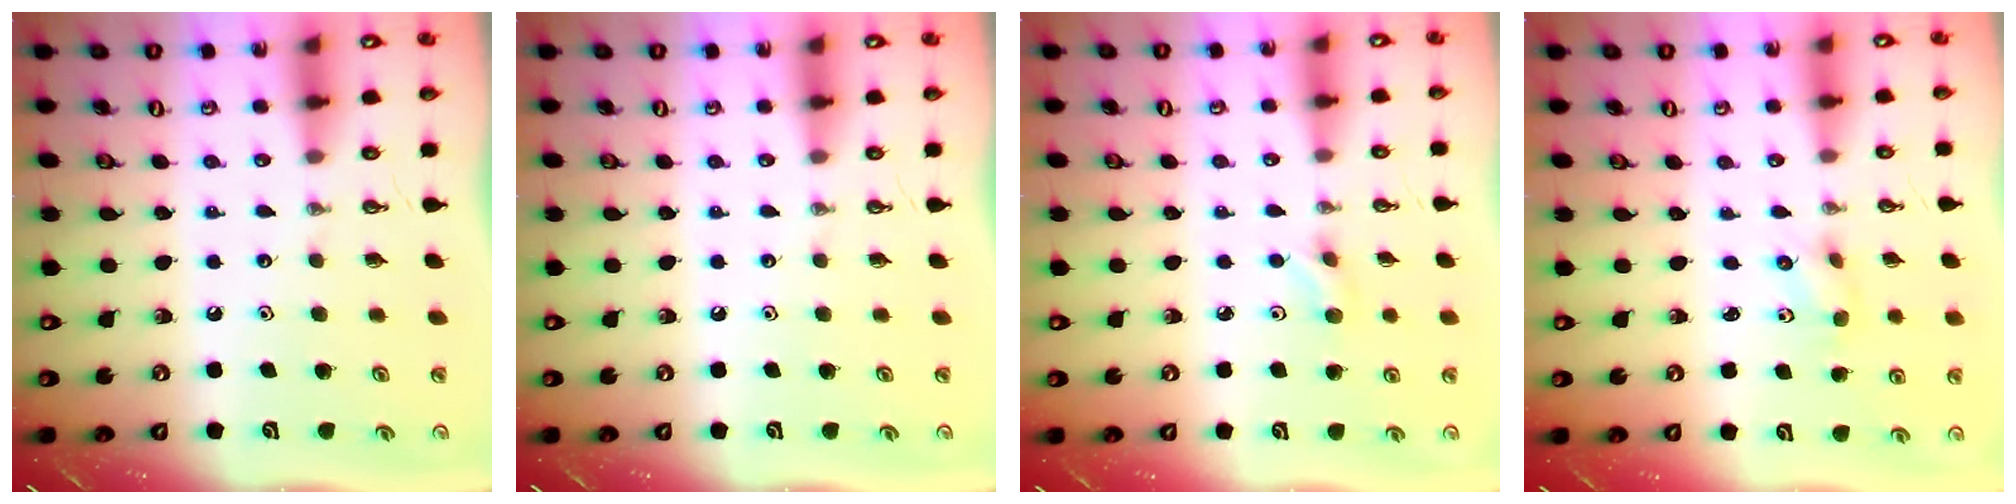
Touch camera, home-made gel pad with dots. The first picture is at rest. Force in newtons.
{"total": 0.0}
{"total": 3.6, "press": 3.6, "slide": 0.6}
{"total": 2.3, "press": 2.0, "slide": 1.1}